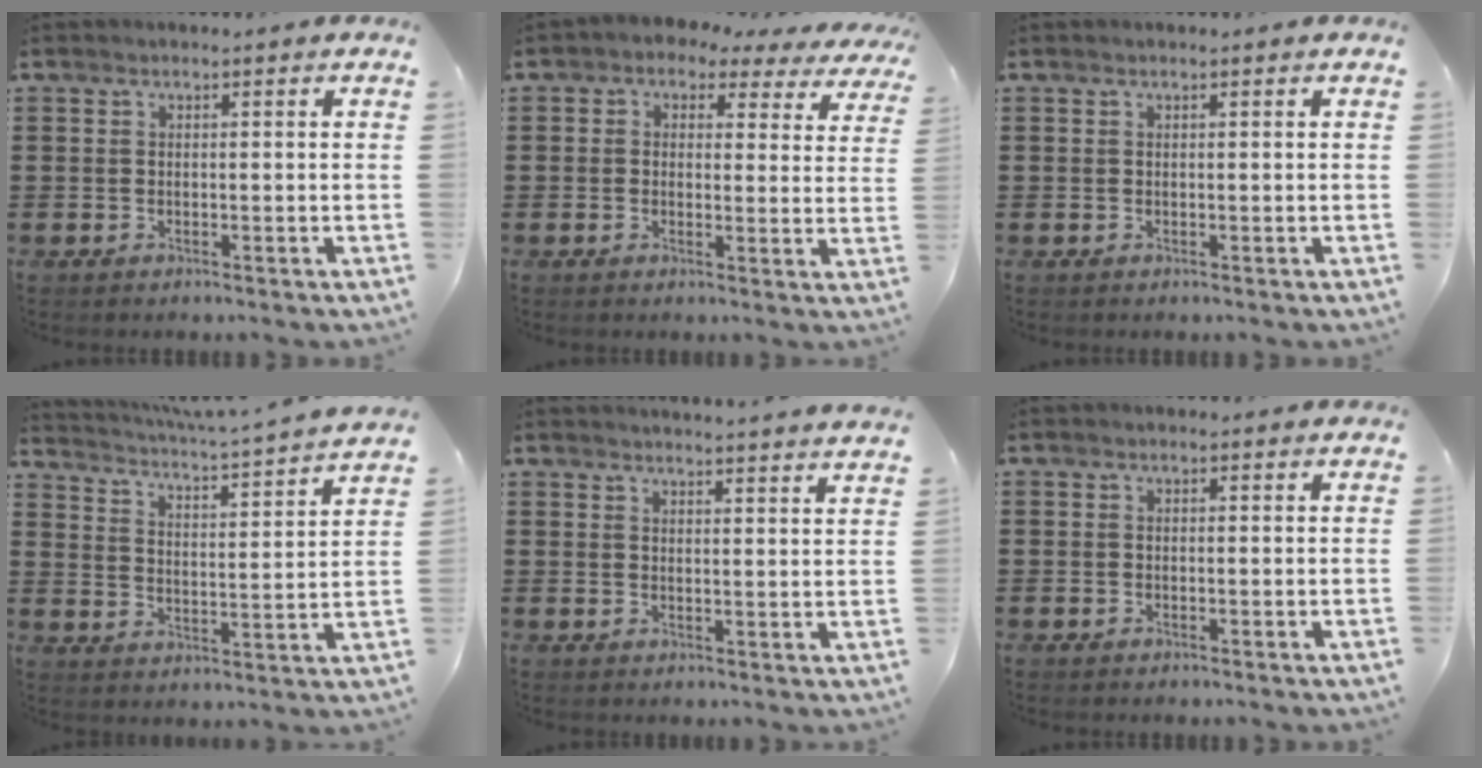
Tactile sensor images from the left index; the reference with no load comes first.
{"total": 2.1, "force": [1.2, 1.6, 0.6], "torque": [-0.026, -0.010, 0.014]}
{"total": 0.0}
{"total": 3.5, "force": [3.3, -0.8, 1.1], "torque": [-0.041, -0.035, 0.045]}
{"total": 3.0, "force": [2.9, -0.8, 0.1], "torque": [-0.009, -0.015, 0.053]}
{"total": 0.0}